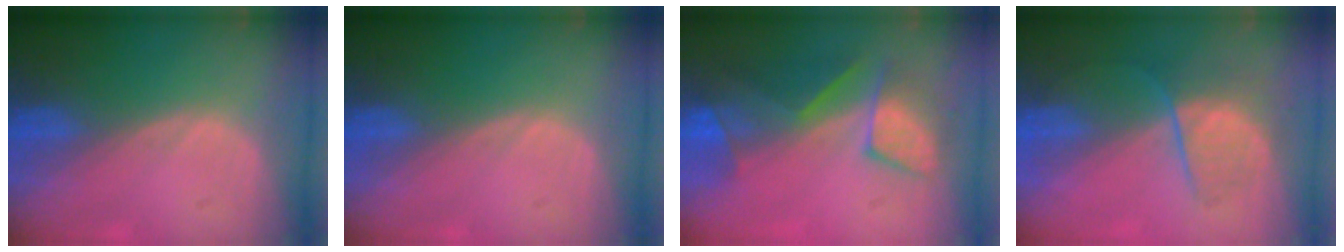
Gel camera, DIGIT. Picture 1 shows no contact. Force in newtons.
{"total": 0.0}
{"total": 8.0, "press": 7.8, "slide": 1.8}
{"total": 6.5, "press": 6.0, "slide": 2.3}